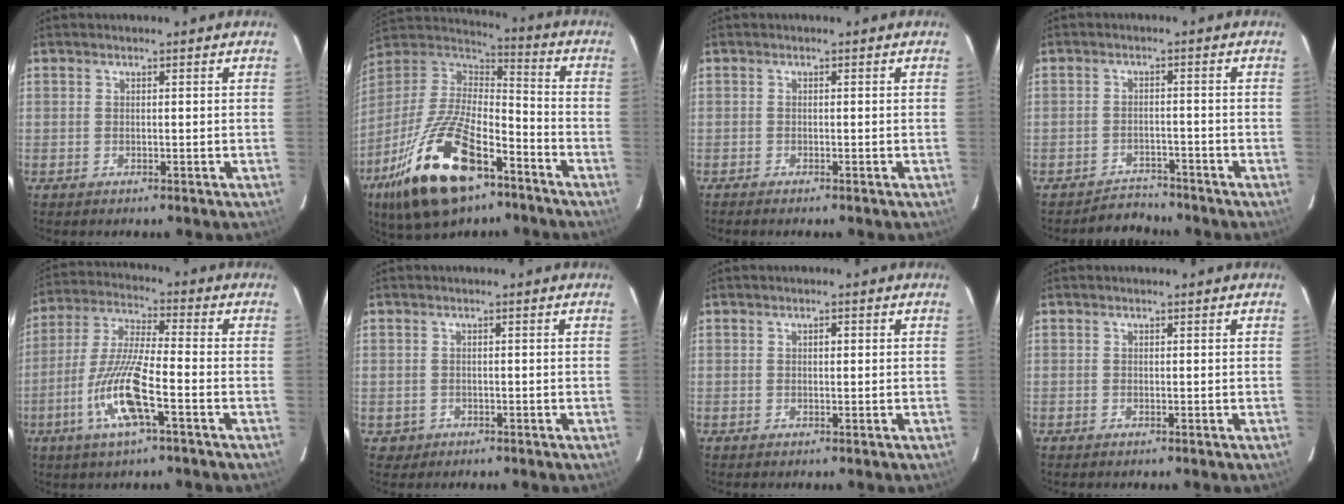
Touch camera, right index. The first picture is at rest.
{"total": 21.8, "force": [-12.7, 7.9, 15.8], "torque": [-0.335, -0.019, -0.233]}
{"total": 1.8, "force": [-1.5, 0.1, 0.9], "torque": [-0.013, -0.003, -0.017]}
{"total": 3.6, "force": [-3.3, 0.9, -1.0], "torque": [0.019, -0.001, -0.052]}
{"total": 12.0, "force": [-4.5, 1.2, 11.0], "torque": [-0.228, -0.007, -0.089]}
{"total": 1.9, "force": [-0.7, 1.8, -0.1], "torque": [0.002, 0.007, -0.010]}
{"total": 0.8, "force": [0.2, 0.4, 0.7], "torque": [-0.010, 0.002, 0.001]}
{"total": 0.0}